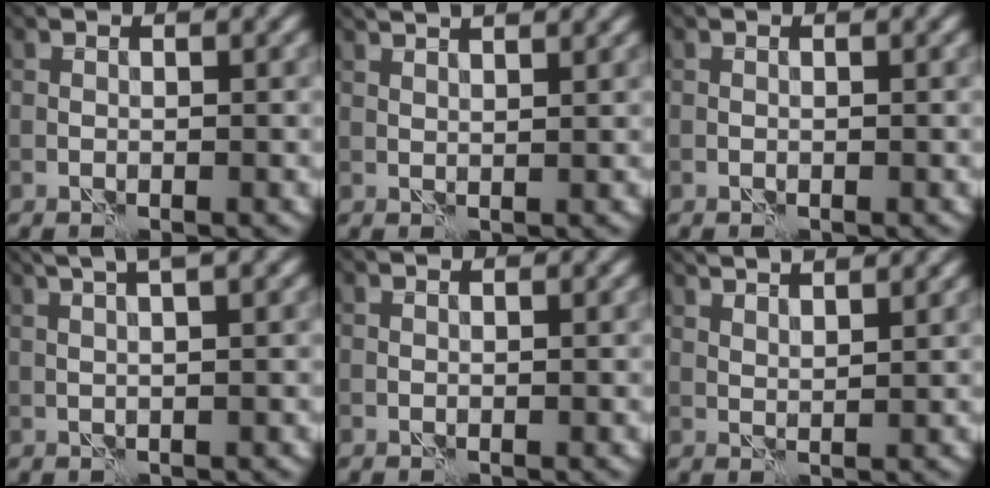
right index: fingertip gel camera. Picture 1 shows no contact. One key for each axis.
{"total": 5.3, "fx": 3.7, "fy": 1.9, "fz": 3.3, "tx": -0.031, "ty": 0.037, "tz": 0.027}
{"total": 0.0}
{"total": 5.3, "fx": 3.0, "fy": 1.4, "fz": 4.1, "tx": -0.047, "ty": 0.023, "tz": 0.022}
{"total": 0.0}
{"total": 5.4, "fx": 4.2, "fy": 1.6, "fz": 3.0, "tx": -0.034, "ty": 0.025, "tz": 0.042}